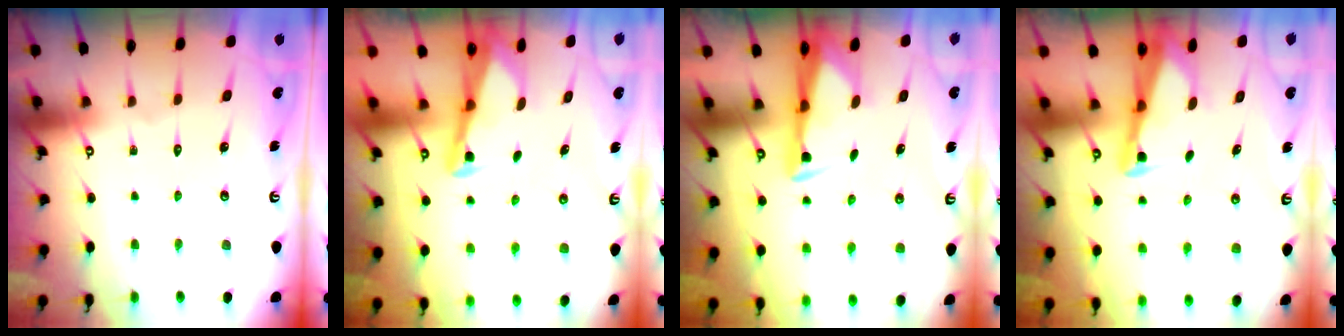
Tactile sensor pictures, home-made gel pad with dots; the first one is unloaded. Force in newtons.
{"total": 3.0, "press": 3.0, "slide": 0.4}
{"total": 3.1, "press": 3.0, "slide": 0.9}
{"total": 2.5, "press": 2.5, "slide": 0.2}